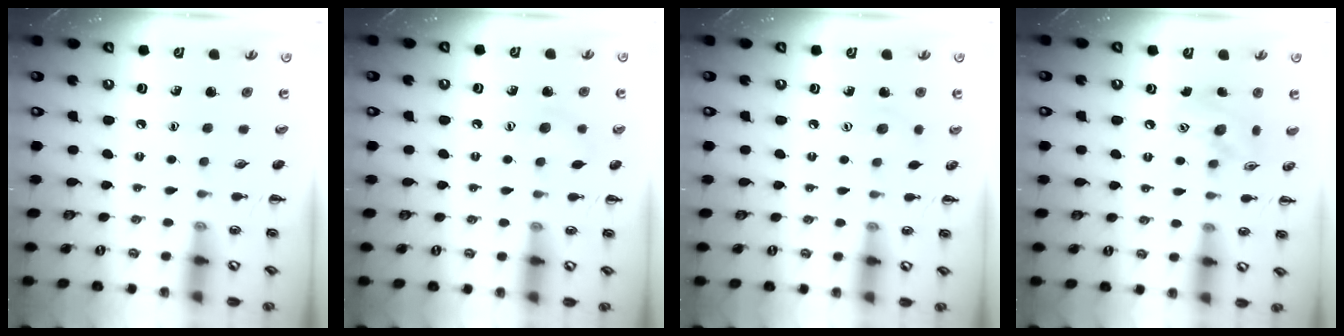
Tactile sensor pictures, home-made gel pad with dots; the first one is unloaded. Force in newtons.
{"total": 5.7, "press": 5.6, "slide": 1.4}
{"total": 4.7, "press": 4.6, "slide": 1.0}
{"total": 12.0, "press": 11.9, "slide": 1.8}